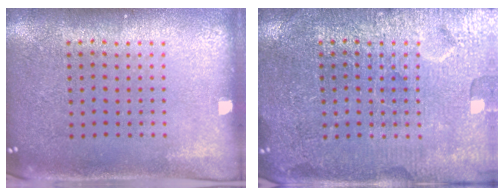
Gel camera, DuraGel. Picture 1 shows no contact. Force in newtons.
{"total": 4.0, "press": 4.0, "slide": 0.4}